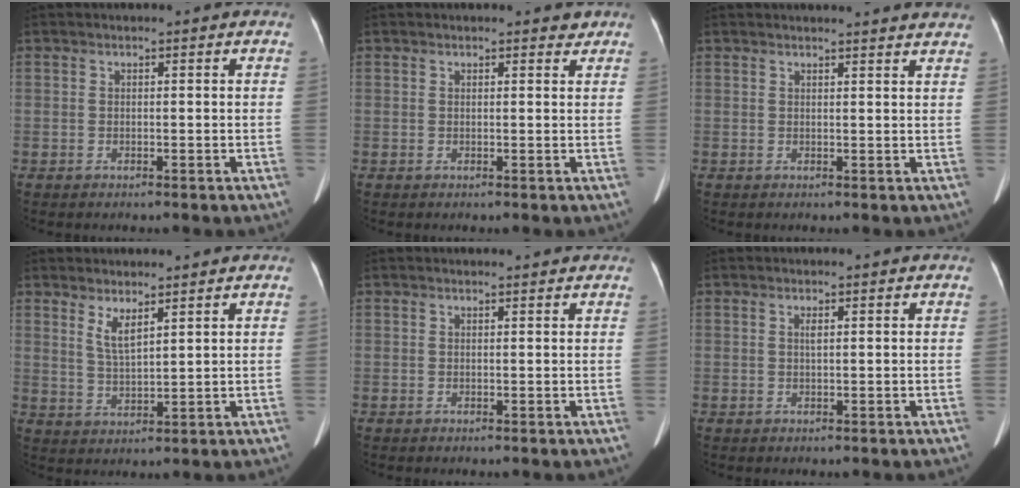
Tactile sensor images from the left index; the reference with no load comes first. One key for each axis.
{"total": 1.4, "fx": 1.3, "fy": 0.6, "fz": 0.3, "tx": -0.001, "ty": -0.003, "tz": 0.011}
{"total": 10.5, "fx": 10.1, "fy": 0.6, "fz": 2.5, "tx": -0.018, "ty": 0.002, "tz": 0.096}
{"total": 3.5, "fx": 2.4, "fy": 0.6, "fz": 2.5, "tx": -0.054, "ty": -0.010, "tz": 0.054}
{"total": 2.2, "fx": 2.2, "fy": 0.3, "fz": 0.5, "tx": -0.010, "ty": 0.013, "tz": 0.026}
{"total": 0.8, "fx": 0.2, "fy": 0.1, "fz": 0.7, "tx": -0.017, "ty": 0.002, "tz": 0.005}